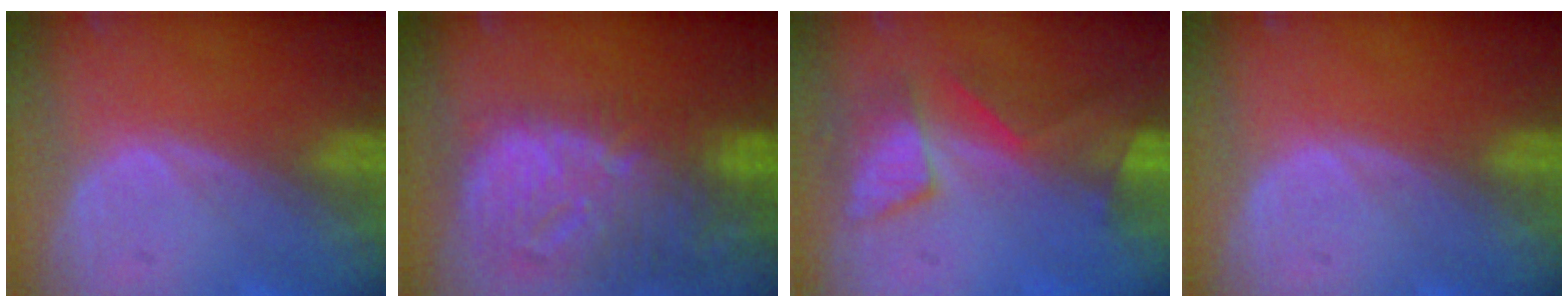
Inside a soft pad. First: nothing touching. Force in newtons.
{"total": 12.7, "press": 11.0, "slide": 6.4}
{"total": 7.3, "press": 6.9, "slide": 2.5}
{"total": 0.0}